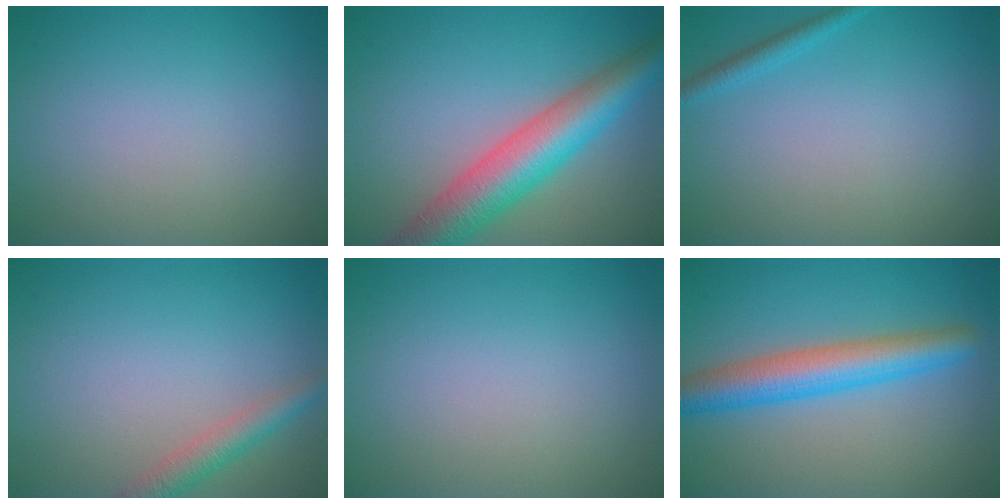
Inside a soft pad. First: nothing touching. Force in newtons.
{"total": 8.0, "press": 8.0, "slide": 0.3}
{"total": 1.3, "press": 1.3, "slide": 0.1}
{"total": 2.6, "press": 2.6, "slide": 0.2}
{"total": 0.0}
{"total": 5.6, "press": 5.6, "slide": 0.1}